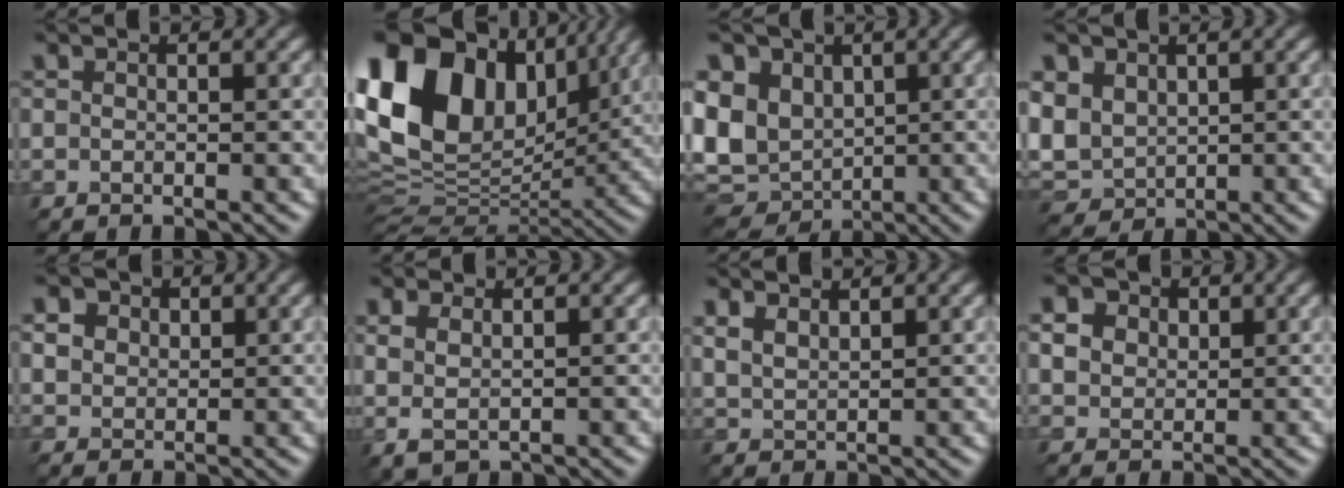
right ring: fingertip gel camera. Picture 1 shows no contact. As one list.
[{"total": 17.8, "force": [6.2, 12.1, 11.5], "torque": [-0.247, 0.019, 0.116]}, {"total": 8.0, "force": [-0.1, 6.3, 5.0], "torque": [-0.110, -0.001, -0.004]}, {"total": 5.1, "force": [0.6, 4.1, 3.0], "torque": [-0.092, -0.001, 0.003]}, {"total": 4.8, "force": [2.2, 3.5, 2.3], "torque": [-0.064, 0.009, 0.027]}, {"total": 2.2, "force": [0.8, 0.9, 1.8], "torque": [-0.045, -0.003, 0.021]}, {"total": 2.2, "force": [1.6, 1.0, 1.2], "torque": [-0.035, 0.002, 0.034]}, {"total": 7.4, "force": [3.4, 5.5, 3.6], "torque": [-0.097, 0.021, 0.042]}]